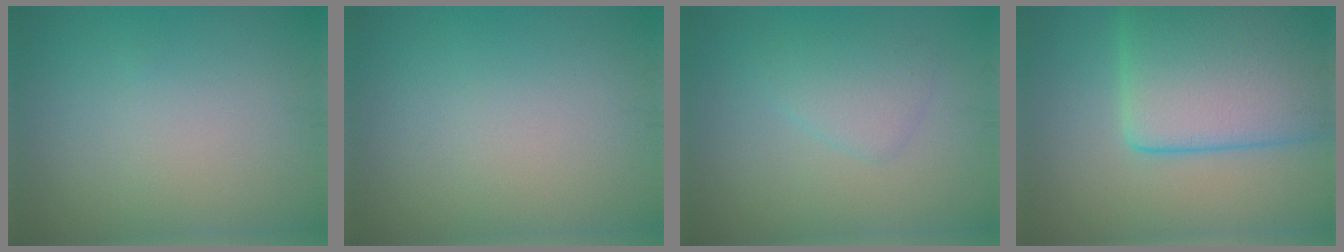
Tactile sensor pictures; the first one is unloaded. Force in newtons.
{"total": 0.0}
{"total": 2.3, "press": 2.3, "slide": 0.1}
{"total": 12.0, "press": 12.0, "slide": 0.1}